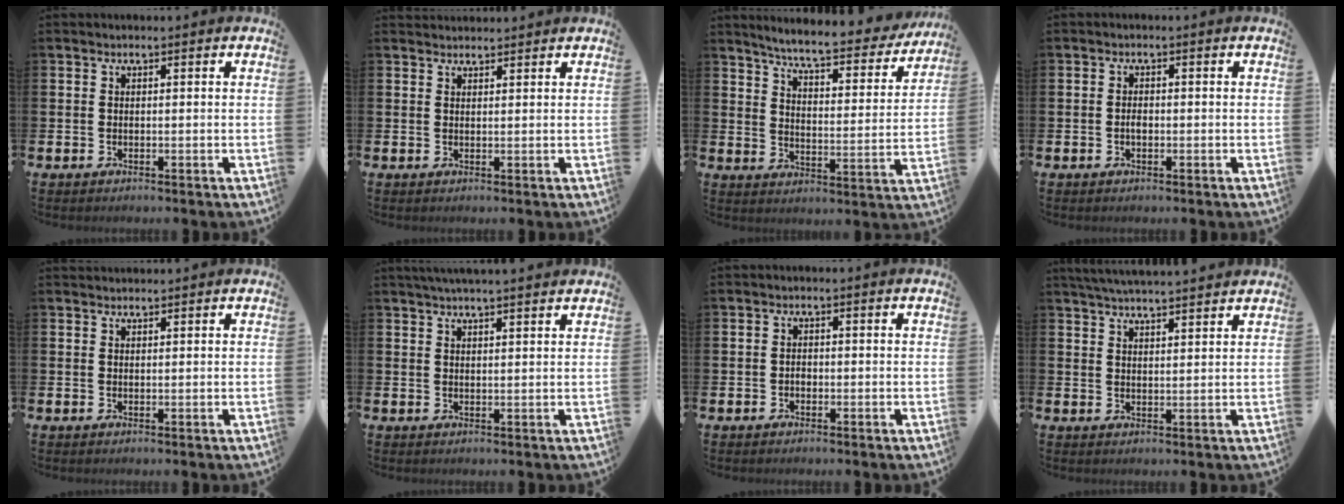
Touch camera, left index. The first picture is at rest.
{"total": 1.6, "force": [1.6, 0.4, -0.1], "torque": [0.006, -0.004, 0.028]}
{"total": 6.4, "force": [6.0, 0.5, 2.4], "torque": [-0.071, -0.047, 0.095]}
{"total": 1.2, "force": [-0.3, 0.7, 1.0], "torque": [-0.015, 0.002, -0.007]}
{"total": 1.0, "force": [1.0, 0.2, 0.0], "torque": [0.008, -0.002, 0.017]}
{"total": 2.9, "force": [2.8, -0.2, 0.7], "torque": [-0.019, -0.006, 0.051]}
{"total": 0.8, "force": [-0.4, 0.6, 0.4], "torque": [-0.004, 0.001, -0.010]}
{"total": 4.2, "force": [4.1, -0.2, 0.6], "torque": [-0.020, -0.017, 0.075]}